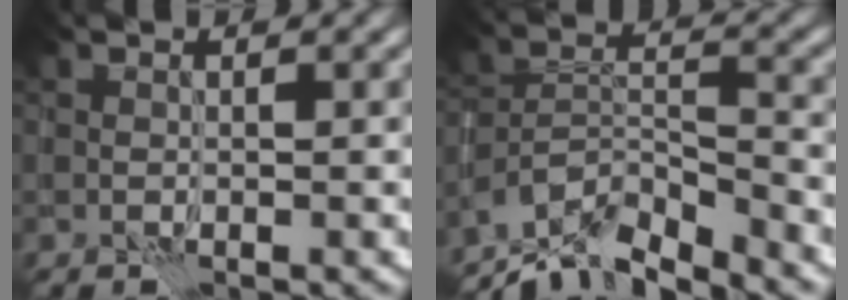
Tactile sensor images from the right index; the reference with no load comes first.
{"total": 7.7, "force": [-6.8, 2.0, 3.1], "torque": [-0.048, 0.000, -0.119]}